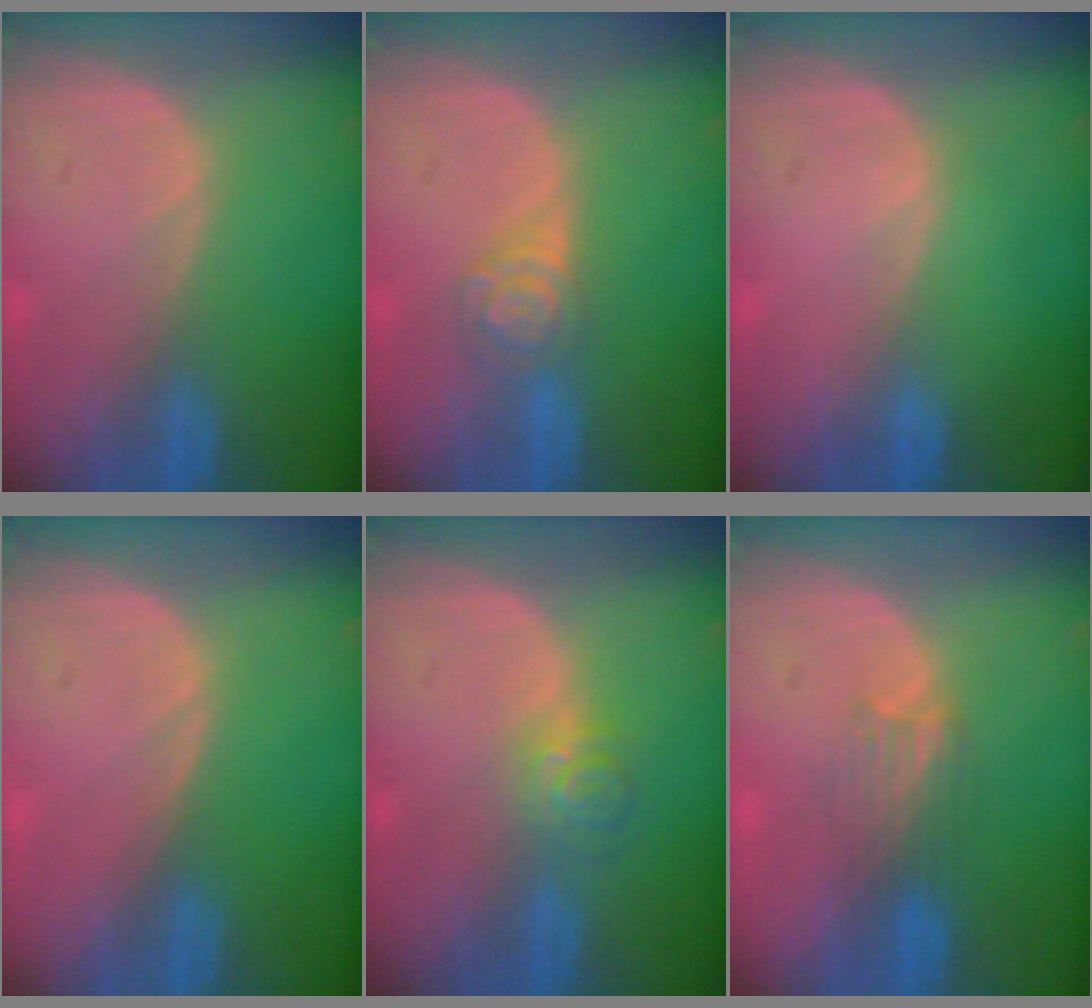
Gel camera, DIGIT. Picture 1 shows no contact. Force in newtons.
{"total": 4.3, "press": 4.0, "slide": 1.7}
{"total": 0.0}
{"total": 0.0}
{"total": 3.6, "press": 3.4, "slide": 1.2}
{"total": 3.3, "press": 3.3, "slide": 0.1}